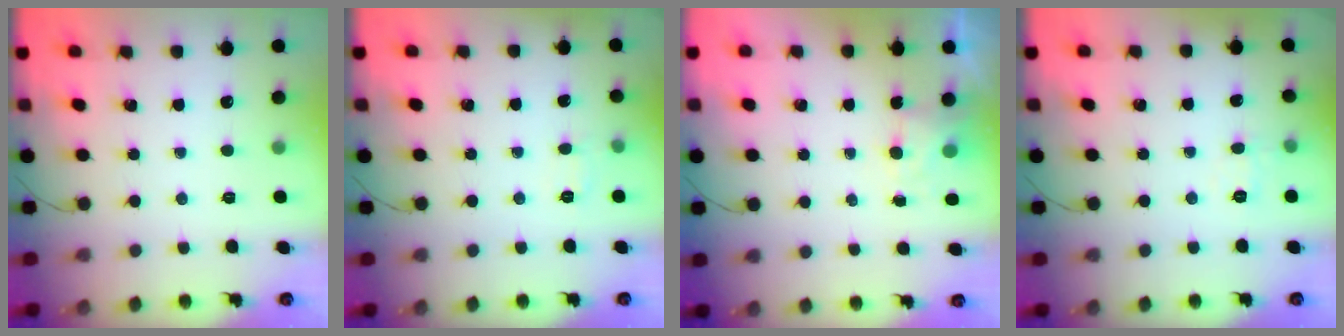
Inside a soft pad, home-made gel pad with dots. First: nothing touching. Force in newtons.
{"total": 5.8, "press": 5.6, "slide": 1.4}
{"total": 4.0, "press": 3.8, "slide": 1.2}
{"total": 4.9, "press": 4.7, "slide": 1.4}